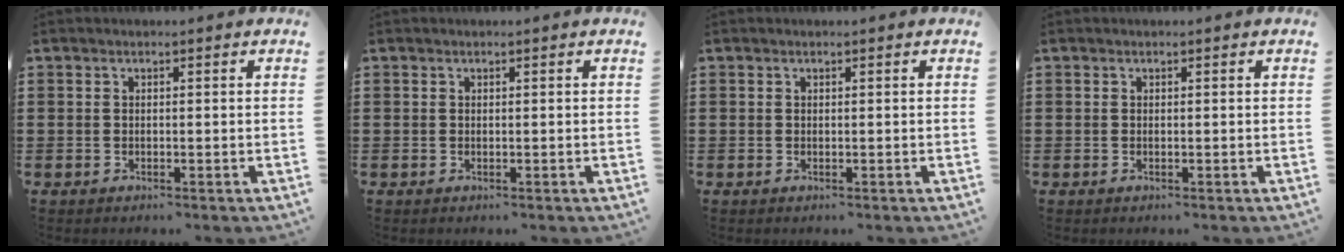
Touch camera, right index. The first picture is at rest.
{"total": 0.0}
{"total": 0.0}
{"total": 0.0}